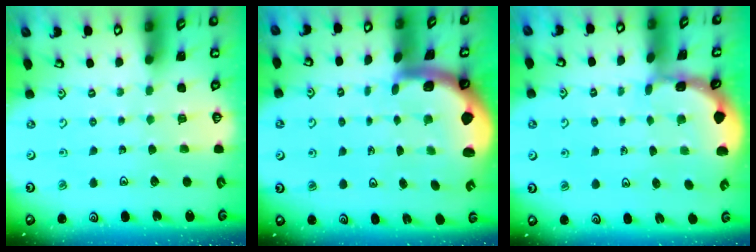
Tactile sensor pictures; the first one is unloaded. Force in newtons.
{"total": 2.6, "press": 2.6, "slide": 0.6}
{"total": 2.7, "press": 2.7, "slide": 0.3}